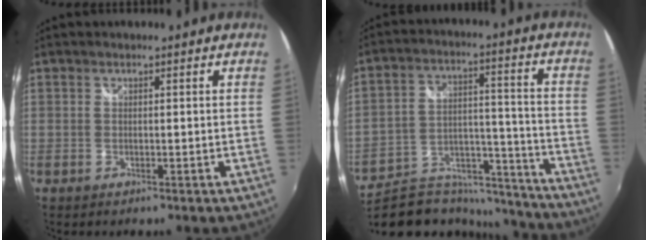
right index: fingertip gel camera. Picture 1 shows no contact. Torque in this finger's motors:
{"motor_torque": [-1.20, -0.59, -1.05, -0.21]}